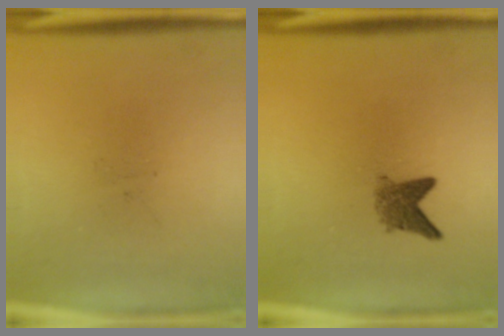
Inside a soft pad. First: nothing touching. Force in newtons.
{"total": 3.0}